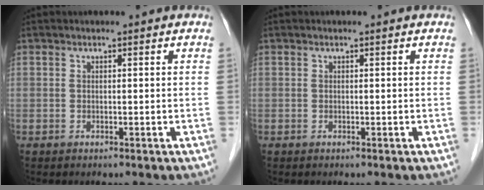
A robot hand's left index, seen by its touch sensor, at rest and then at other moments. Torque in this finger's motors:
{"motor_torque": [0.02, 0.00, 0.01, 0.00]}